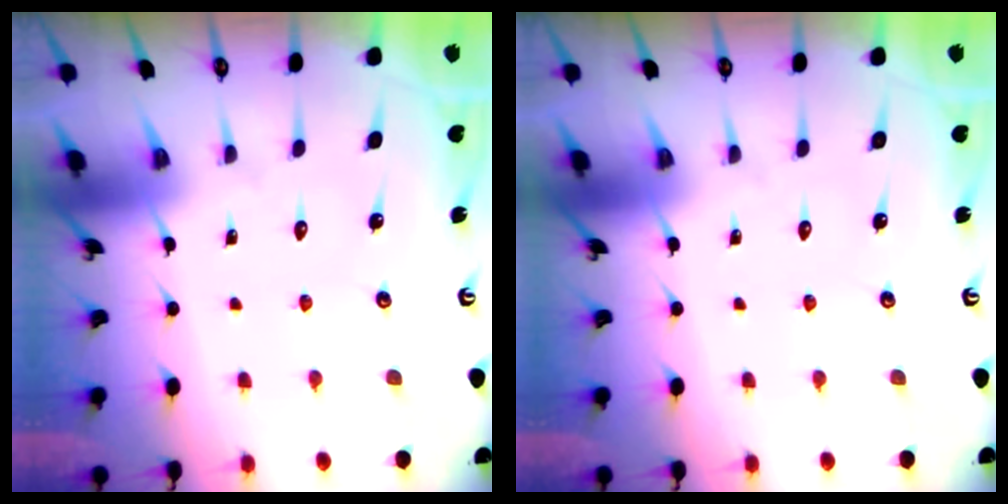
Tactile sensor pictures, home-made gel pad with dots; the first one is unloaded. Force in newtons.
{"total": 0.0}